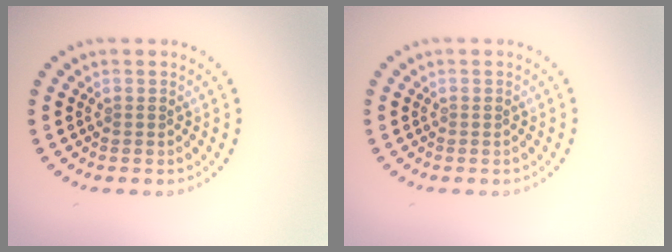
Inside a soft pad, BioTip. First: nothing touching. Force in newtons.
{"total": 0.0}